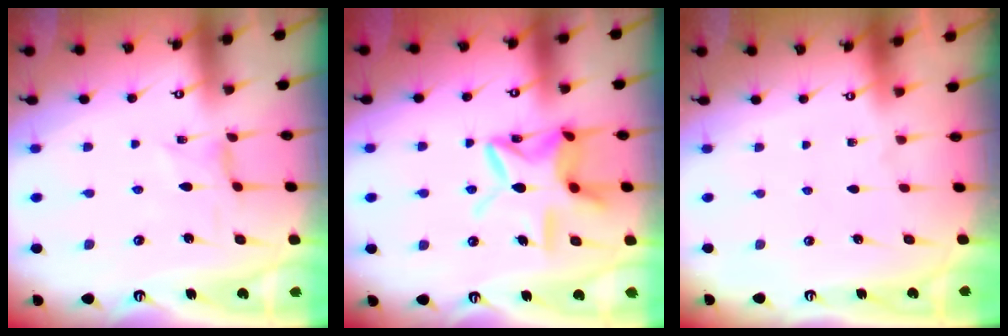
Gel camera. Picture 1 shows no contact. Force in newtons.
{"total": 14.1, "press": 14.1, "slide": 1.1}
{"total": 0.0}